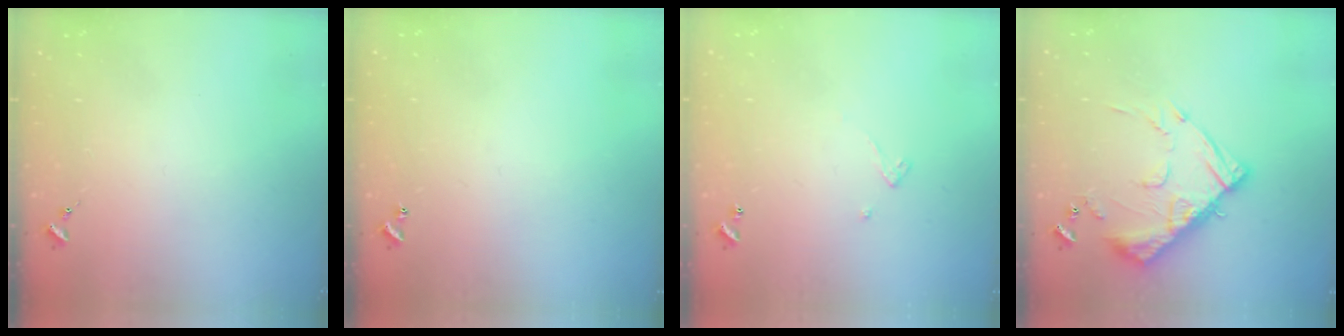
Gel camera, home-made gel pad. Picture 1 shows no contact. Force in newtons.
{"total": 0.9, "press": 0.9, "slide": 0.2}
{"total": 2.4, "press": 2.4, "slide": 0.2}
{"total": 14.2, "press": 14.2, "slide": 1.2}